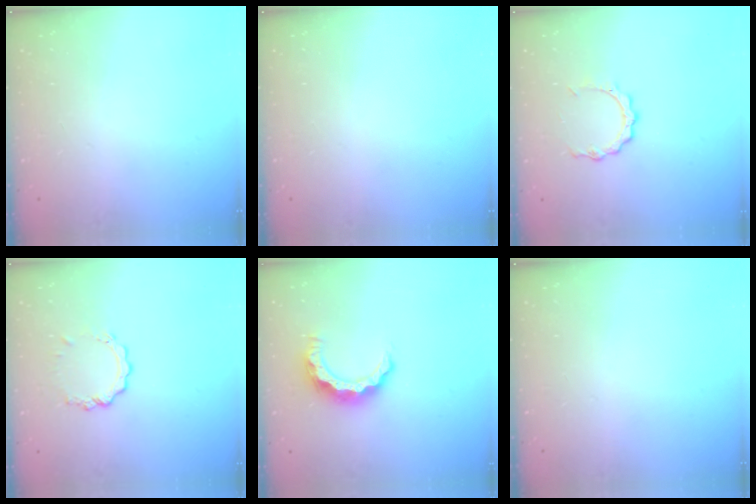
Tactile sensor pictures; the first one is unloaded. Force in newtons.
{"total": 0.0}
{"total": 4.9, "press": 4.9, "slide": 0.5}
{"total": 6.0, "press": 6.0, "slide": 0.5}
{"total": 7.8, "press": 7.8, "slide": 0.7}
{"total": 0.0}